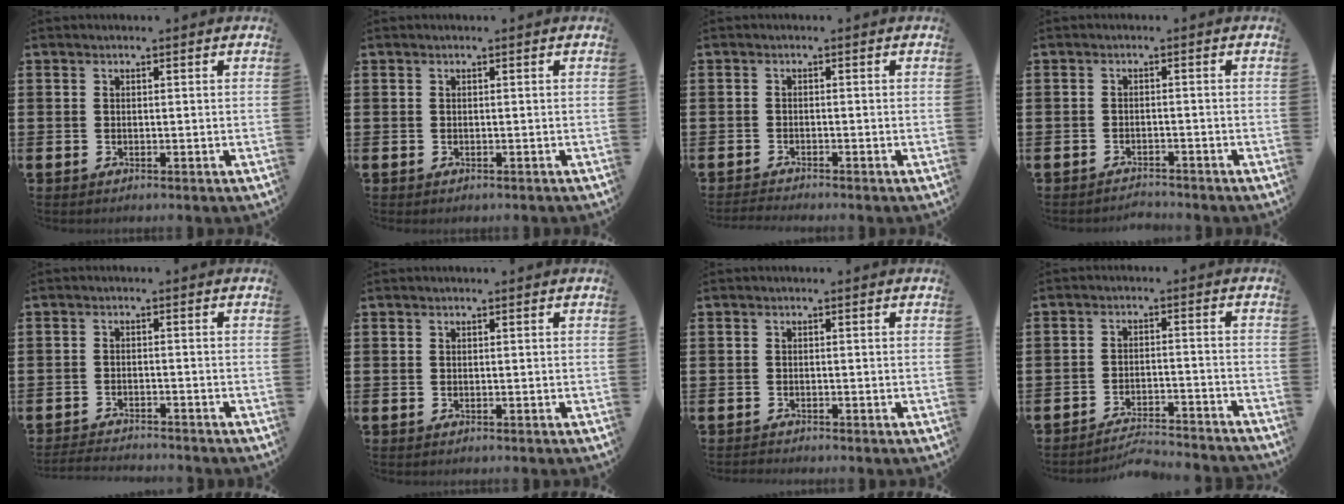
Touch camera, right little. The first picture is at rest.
{"total": 0.0}
{"total": 1.1, "force": [-1.1, -0.1, 0.1], "torque": [-0.004, 0.000, -0.022]}
{"total": 1.6, "force": [-1.6, 0.0, -0.1], "torque": [-0.002, 0.004, -0.036]}
{"total": 2.2, "force": [-2.2, -0.1, -0.1], "torque": [-0.003, 0.002, -0.048]}
{"total": 0.0}
{"total": 0.6, "force": [-0.6, 0.0, -0.1], "torque": [0.000, -0.002, -0.012]}
{"total": 3.9, "force": [-3.9, -0.1, 0.5], "torque": [-0.011, 0.001, -0.082]}